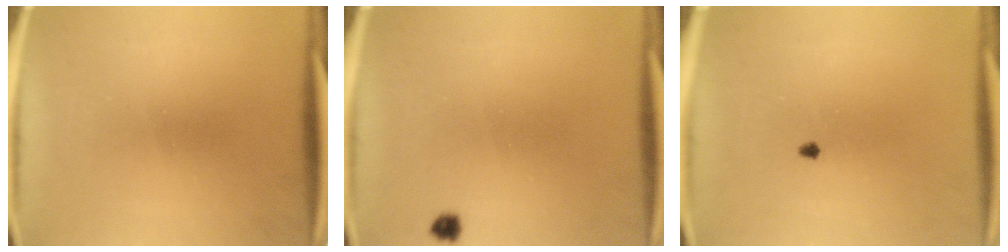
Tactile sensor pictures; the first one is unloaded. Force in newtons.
{"total": 1.4}
{"total": 0.7}